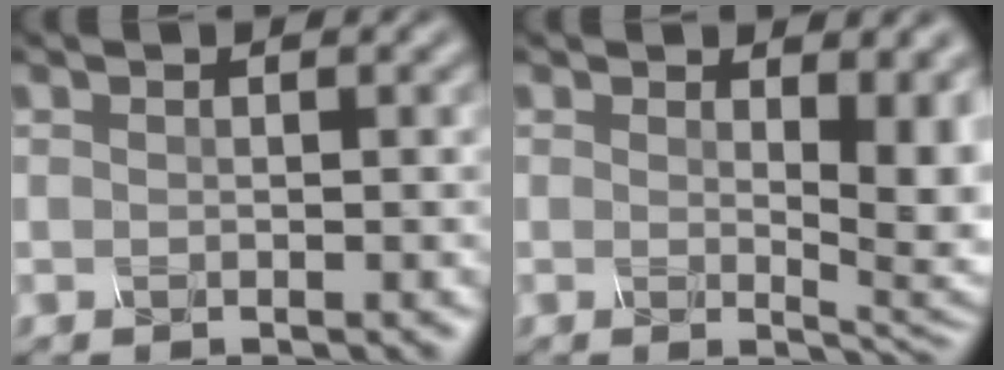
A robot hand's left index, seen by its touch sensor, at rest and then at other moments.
{"total": 6.2, "force": [1.2, 2.1, 5.7], "torque": [-0.063, -0.011, 0.024]}